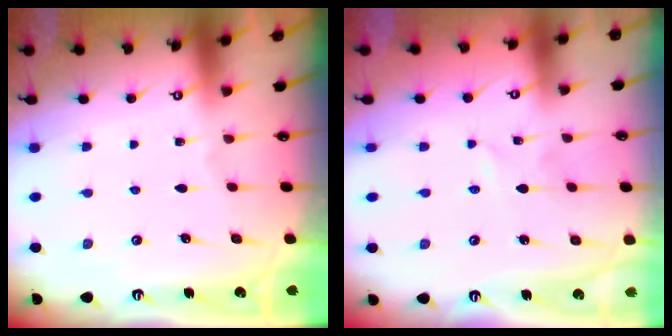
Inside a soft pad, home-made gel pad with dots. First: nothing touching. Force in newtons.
{"total": 0.0}